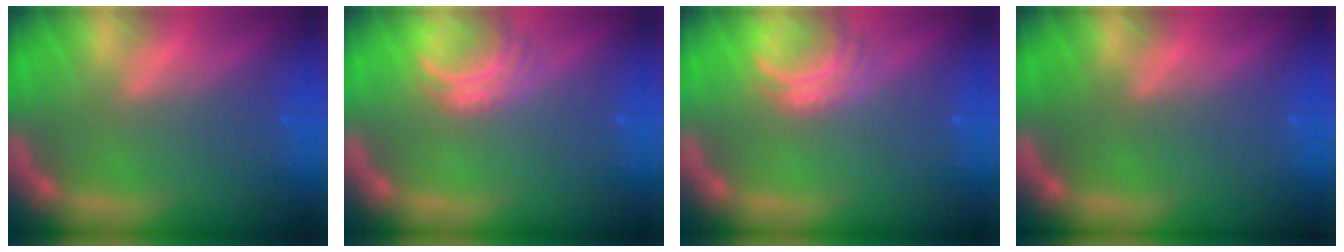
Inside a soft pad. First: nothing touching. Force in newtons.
{"total": 3.0}
{"total": 3.0}
{"total": 0.0}